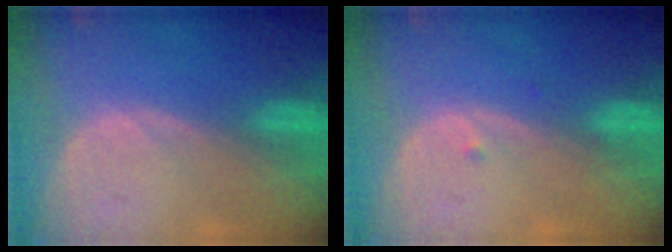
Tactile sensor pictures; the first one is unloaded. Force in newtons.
{"total": 0.6, "press": 0.5, "slide": 0.3}